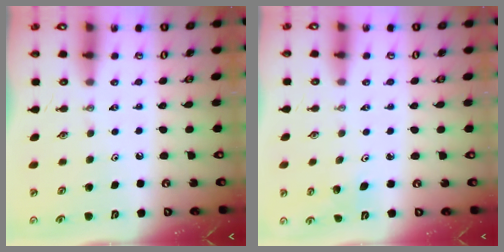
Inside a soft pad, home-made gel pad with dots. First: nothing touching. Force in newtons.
{"total": 2.8, "press": 2.7, "slide": 1.0}